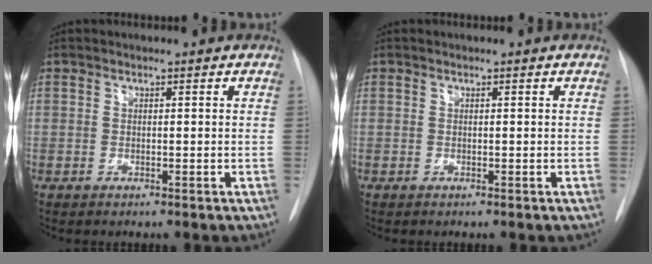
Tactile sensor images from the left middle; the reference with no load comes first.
{"total": 0.0}